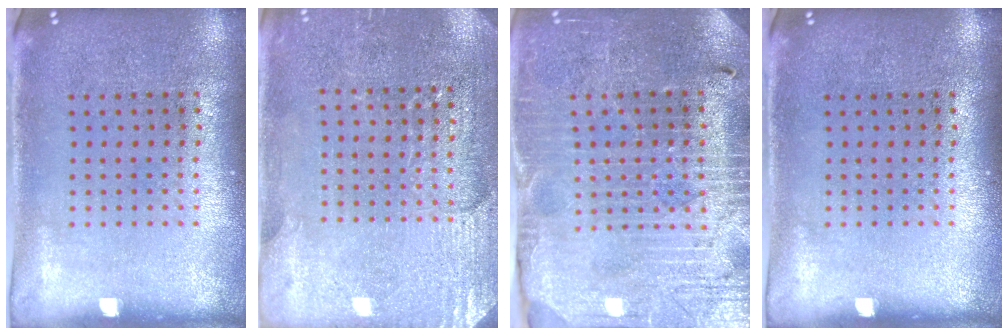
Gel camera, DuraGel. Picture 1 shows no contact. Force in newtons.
{"total": 2.9, "press": 2.8, "slide": 0.6}
{"total": 3.8, "press": 3.7, "slide": 0.9}
{"total": 0.0}